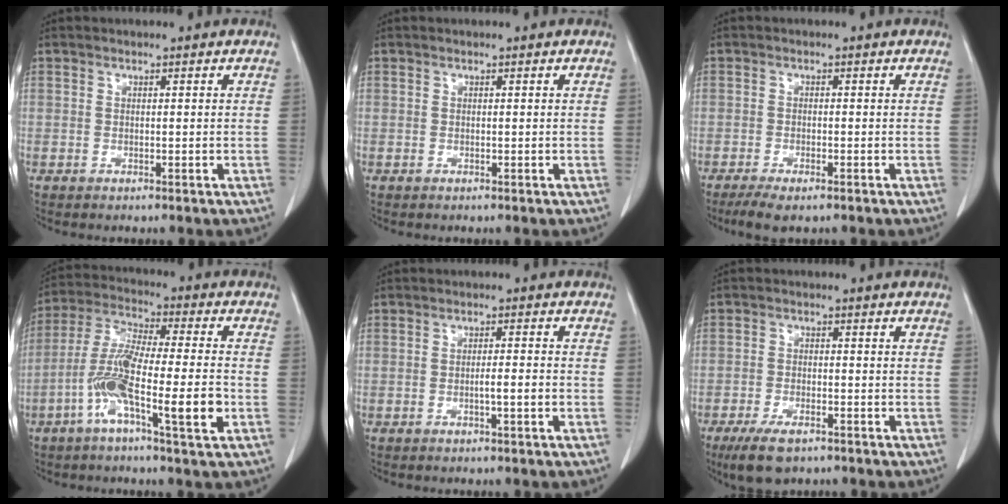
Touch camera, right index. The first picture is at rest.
{"total": 0.0}
{"total": 4.7, "force": [-3.4, 1.3, 3.0], "torque": [-0.051, -0.010, -0.053]}
{"total": 13.4, "force": [-4.4, 1.2, 12.6], "torque": [-0.243, -0.001, -0.085]}
{"total": 2.4, "force": [-0.8, 0.0, 2.3], "torque": [-0.039, 0.000, -0.015]}
{"total": 6.4, "force": [-4.5, 2.2, 3.9], "torque": [-0.077, -0.010, -0.076]}